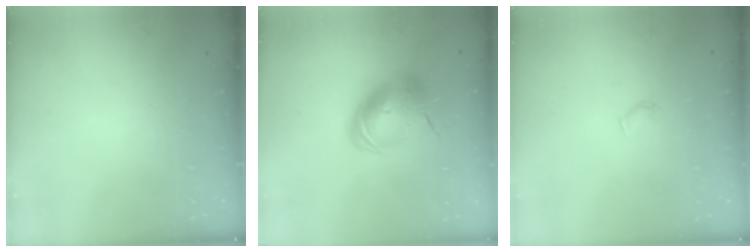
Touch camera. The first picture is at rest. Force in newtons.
{"total": 12.4, "press": 12.2, "slide": 2.2}
{"total": 3.8, "press": 3.7, "slide": 0.8}